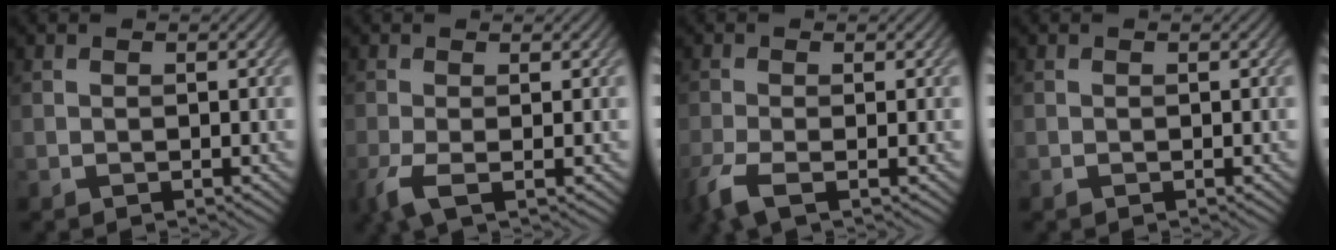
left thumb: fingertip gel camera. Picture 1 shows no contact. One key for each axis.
{"total": 2.9, "fx": -1.0, "fy": 0.5, "fz": 2.7, "tx": -0.066, "ty": 0.000, "tz": -0.030}
{"total": 3.3, "fx": -1.8, "fy": 0.5, "fz": 2.7, "tx": -0.063, "ty": -0.004, "tz": -0.049}
{"total": 0.0}